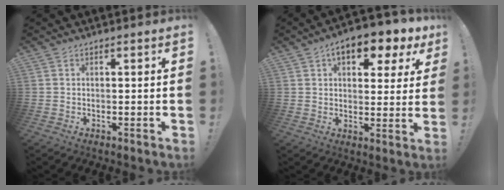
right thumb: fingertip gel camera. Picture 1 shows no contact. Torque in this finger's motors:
{"motor_torque": [0.60, 3.23, 0.57, -0.16, 0.35]}